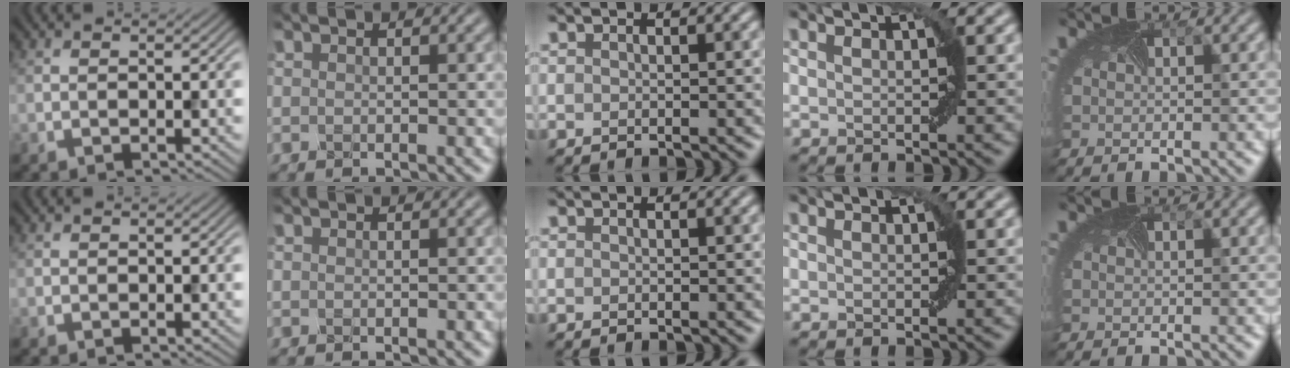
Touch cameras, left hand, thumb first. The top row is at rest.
{}